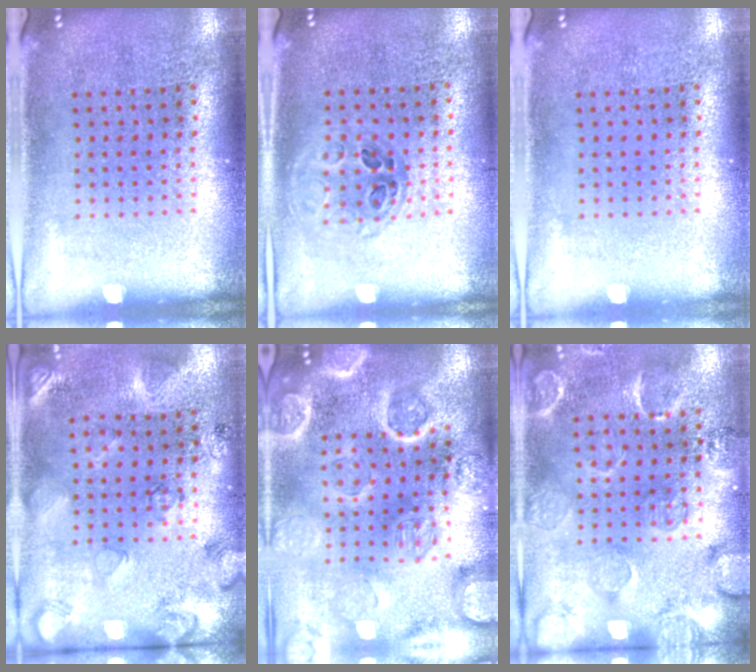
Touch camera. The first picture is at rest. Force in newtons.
{"total": 0.9, "press": 0.9, "slide": 0.2}
{"total": 0.0}
{"total": 2.5, "press": 2.0, "slide": 1.5}
{"total": 4.3, "press": 3.9, "slide": 1.8}
{"total": 2.8, "press": 1.9, "slide": 2.1}